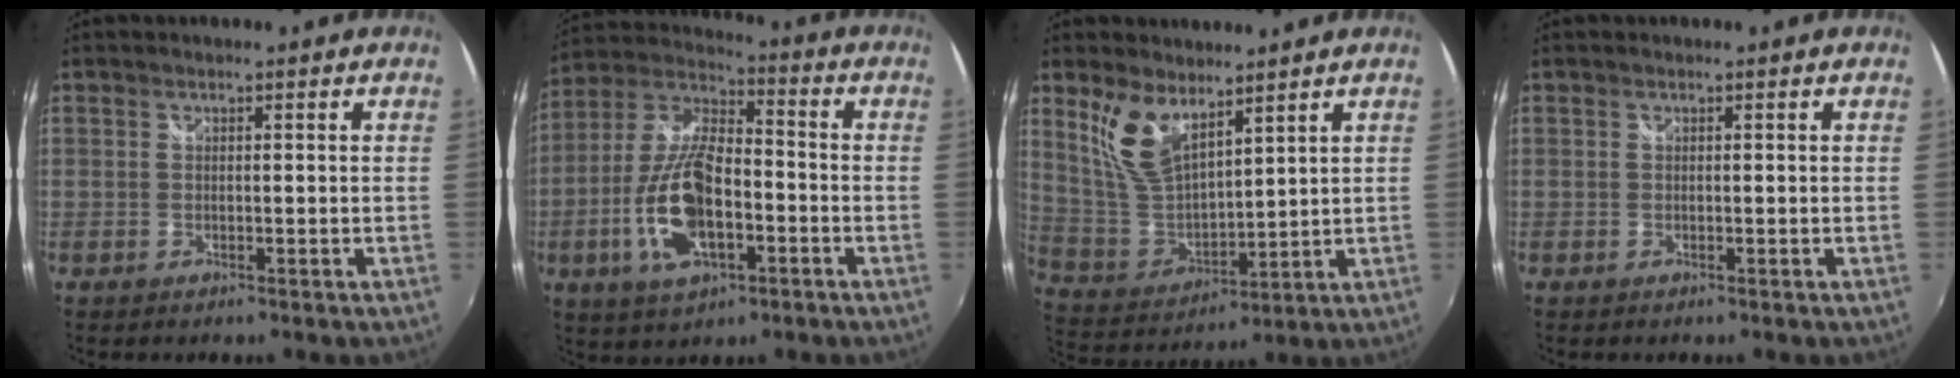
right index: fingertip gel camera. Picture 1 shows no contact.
{"total": 16.2, "force": [-4.8, 7.2, 13.7], "torque": [-0.288, -0.003, -0.088]}
{"total": 11.0, "force": [6.7, 5.0, 7.2], "torque": [-0.146, -0.002, 0.147]}
{"total": 0.0}